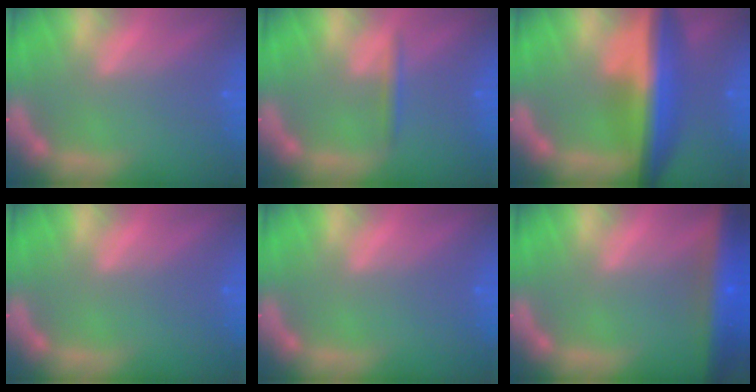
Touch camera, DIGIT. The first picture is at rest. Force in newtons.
{"total": 1.4}
{"total": 9.5}
{"total": 0.0}
{"total": 0.0}
{"total": 9.0}